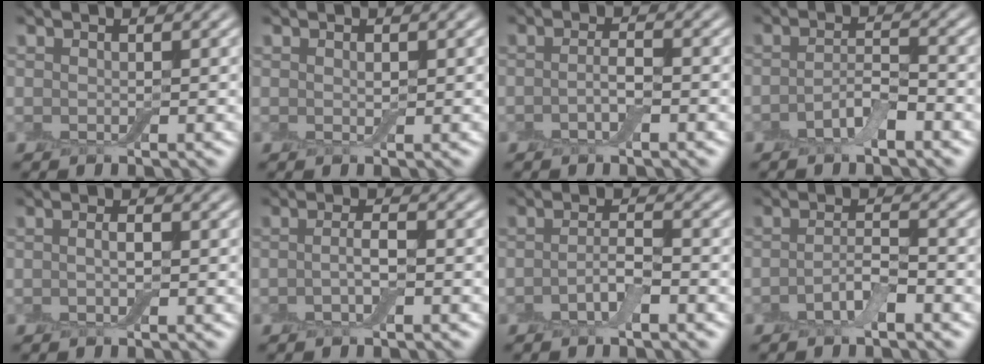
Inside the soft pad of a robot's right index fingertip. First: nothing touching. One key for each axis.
{"total": 0.6, "fx": 0.2, "fy": 0.3, "fz": 0.5, "tx": -0.009, "ty": 0.000, "tz": 0.002}
{"total": 1.7, "fx": -0.6, "fy": 0.4, "fz": 1.6, "tx": -0.030, "ty": 0.002, "tz": -0.016}
{"total": 2.9, "fx": -1.6, "fy": 1.0, "fz": 2.3, "tx": -0.044, "ty": 0.006, "tz": -0.034}
{"total": 1.1, "fx": -0.1, "fy": 0.3, "fz": 1.1, "tx": -0.021, "ty": -0.001, "tz": -0.003}
{"total": 2.0, "fx": -0.5, "fy": 0.5, "fz": 1.9, "tx": -0.036, "ty": 0.002, "tz": -0.014}
{"total": 2.3, "fx": -1.1, "fy": 0.6, "fz": 1.9, "tx": -0.037, "ty": 0.006, "tz": -0.025}
{"total": 2.6, "fx": -1.3, "fy": 0.8, "fz": 2.1, "tx": -0.042, "ty": 0.006, "tz": -0.030}